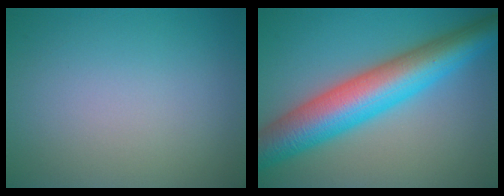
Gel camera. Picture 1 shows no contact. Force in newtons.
{"total": 10.0, "press": 10.0, "slide": 0.3}